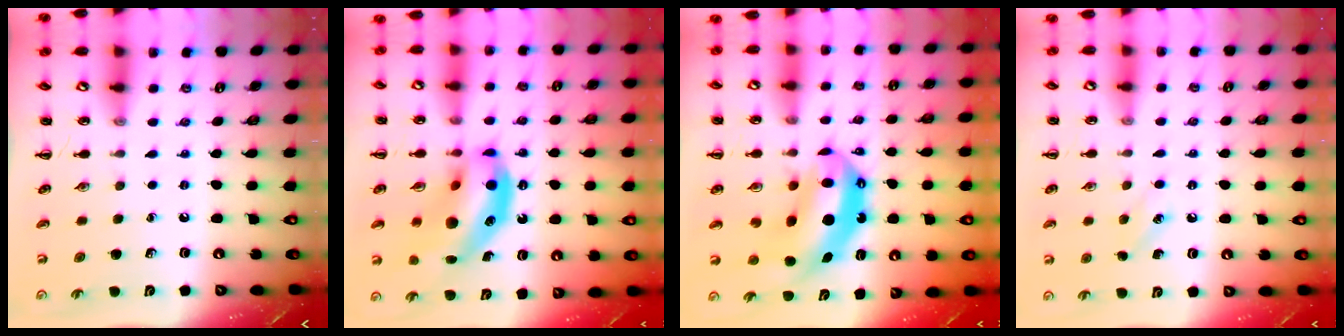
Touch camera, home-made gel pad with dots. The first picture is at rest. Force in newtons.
{"total": 15.5, "press": 15.1, "slide": 3.8}
{"total": 10.3, "press": 10.0, "slide": 2.4}
{"total": 6.1, "press": 5.9, "slide": 1.5}